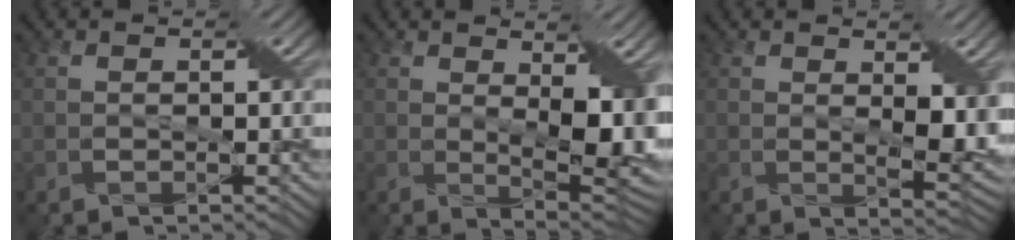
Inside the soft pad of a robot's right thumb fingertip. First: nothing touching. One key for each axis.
{"total": 9.2, "fx": 1.7, "fy": 3.9, "fz": 8.2, "tx": -0.130, "ty": -0.012, "tz": 0.038}
{"total": 5.4, "fx": 1.2, "fy": 2.3, "fz": 4.7, "tx": -0.081, "ty": -0.012, "tz": 0.027}